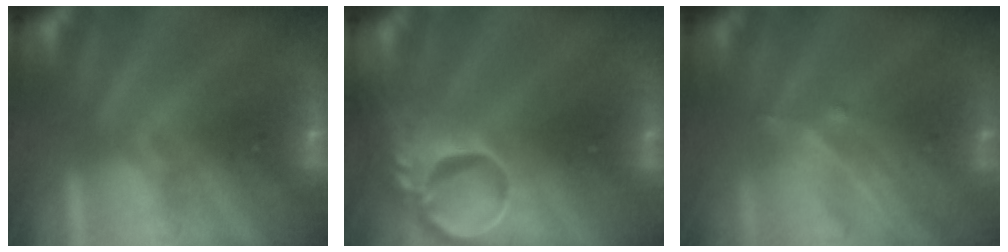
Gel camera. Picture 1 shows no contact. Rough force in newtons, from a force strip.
{"total": 7.2}
{"total": 2.9}